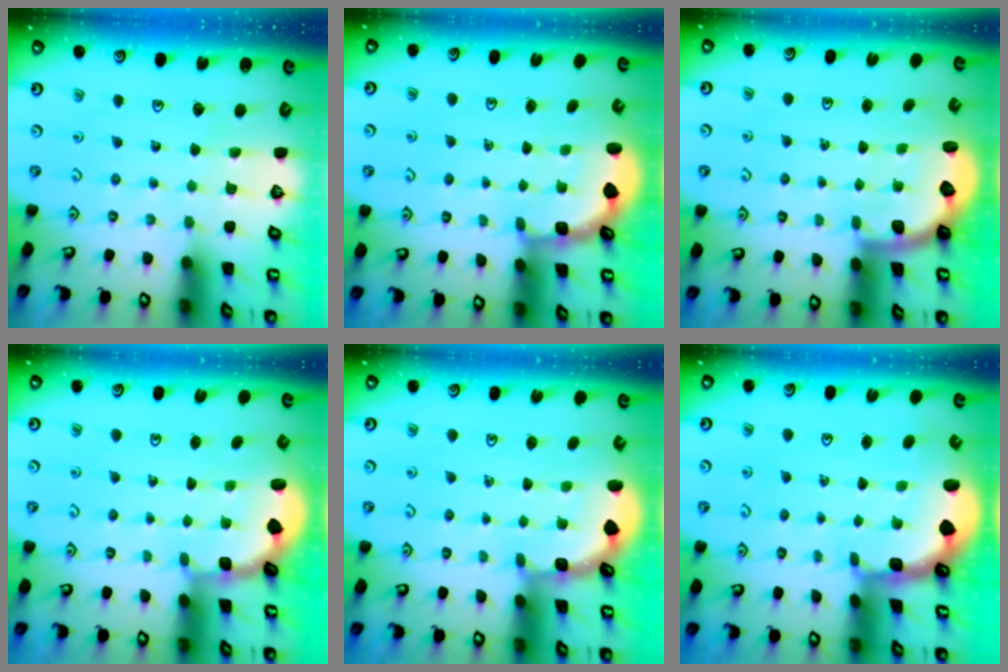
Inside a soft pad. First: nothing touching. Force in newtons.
{"total": 2.8, "press": 2.5, "slide": 1.4}
{"total": 2.2, "press": 2.1, "slide": 0.8}
{"total": 1.9, "press": 1.8, "slide": 0.7}
{"total": 1.9, "press": 1.9, "slide": 0.3}
{"total": 1.7, "press": 1.5, "slide": 0.7}